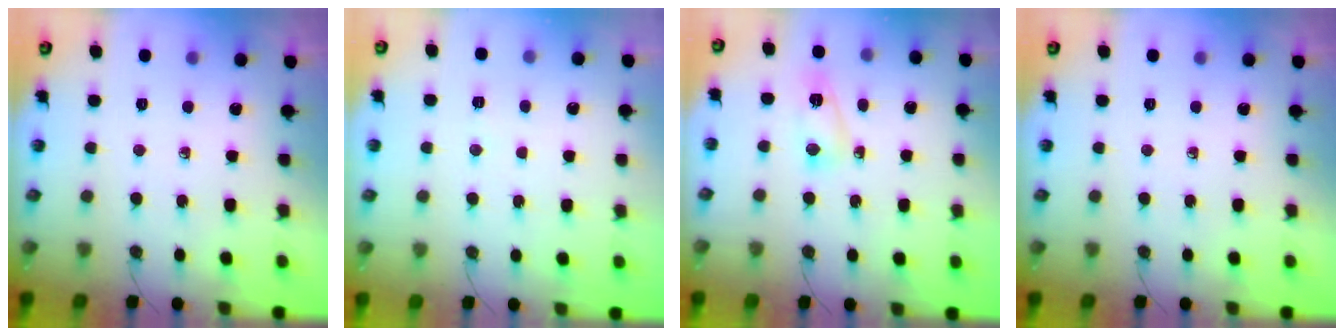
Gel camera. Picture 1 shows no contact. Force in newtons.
{"total": 3.9, "press": 3.8, "slide": 1.0}
{"total": 5.0, "press": 5.0, "slide": 0.4}
{"total": 0.0}